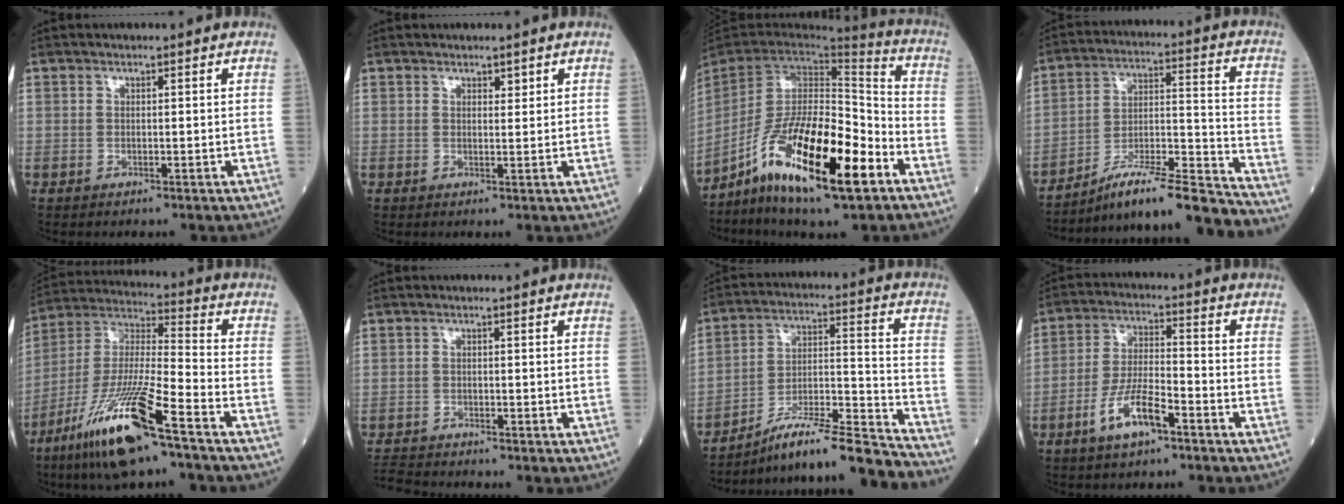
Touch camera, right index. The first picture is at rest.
{"total": 1.1, "force": [0.8, 0.5, 0.6], "torque": [-0.005, 0.000, 0.011]}
{"total": 20.3, "force": [-10.2, 4.3, 17.0], "torque": [-0.322, -0.028, -0.180]}
{"total": 17.4, "force": [-15.7, -0.5, 7.4], "torque": [-0.122, 0.022, -0.262]}
{"total": 18.5, "force": [-11.0, 1.4, 14.8], "torque": [-0.333, -0.045, -0.210]}
{"total": 3.9, "force": [-3.8, 0.5, -0.1], "torque": [0.004, -0.015, -0.072]}
{"total": 17.8, "force": [-15.9, -0.6, 7.9], "torque": [-0.129, 0.021, -0.267]}
{"total": 8.2, "force": [-4.7, 2.0, 6.4], "torque": [-0.132, 0.000, -0.089]}